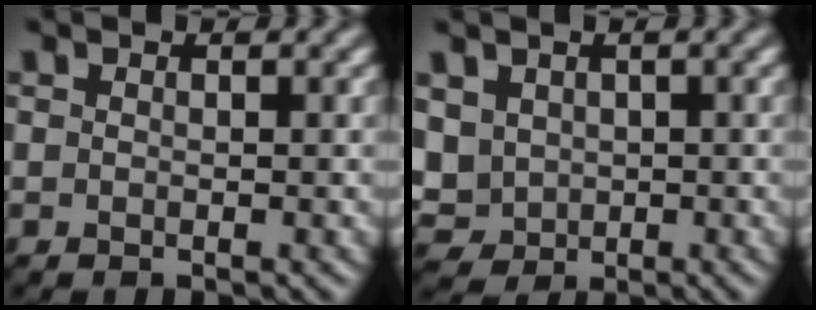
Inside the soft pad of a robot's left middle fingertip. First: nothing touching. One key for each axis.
{"total": 4.7, "fx": 0.5, "fy": 4.1, "fz": 2.2, "tx": -0.064, "ty": 0.015, "tz": 0.006}